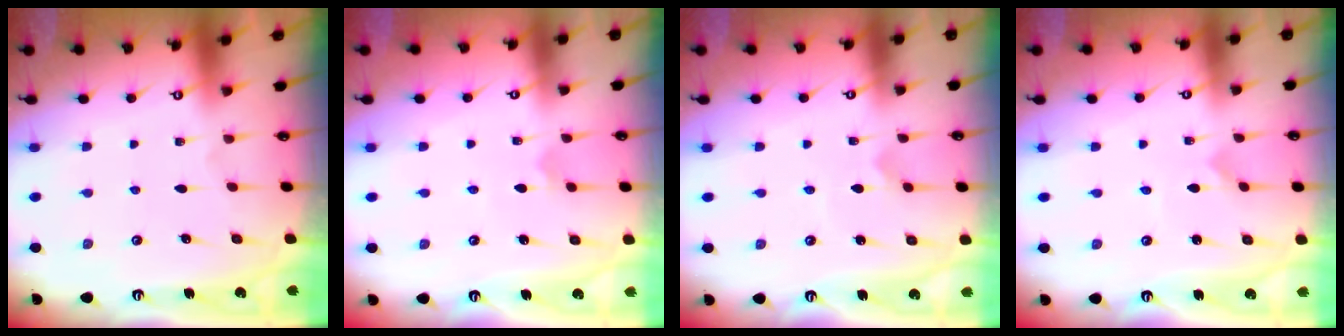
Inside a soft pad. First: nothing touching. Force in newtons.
{"total": 2.9, "press": 2.9, "slide": 0.6}
{"total": 1.6, "press": 1.5, "slide": 0.5}
{"total": 0.0}